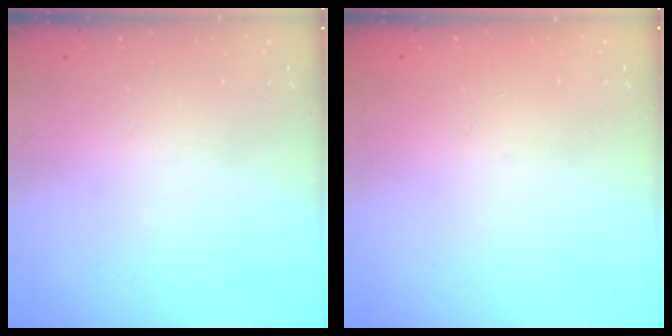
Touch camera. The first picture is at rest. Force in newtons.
{"total": 0.0}